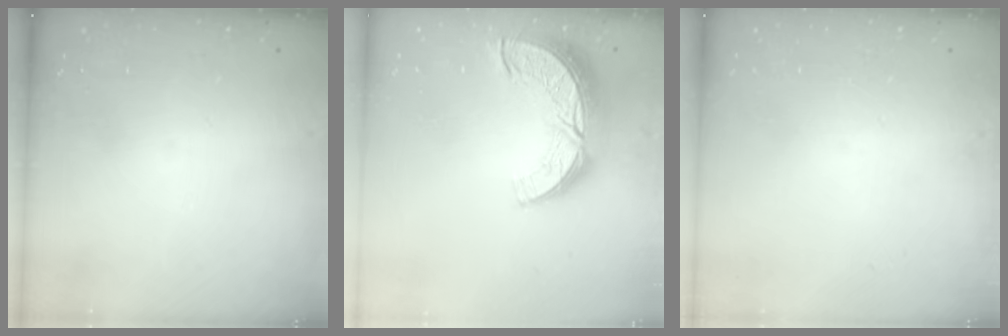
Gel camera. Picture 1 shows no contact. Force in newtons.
{"total": 15.1, "press": 15.1, "slide": 1.3}
{"total": 0.0}